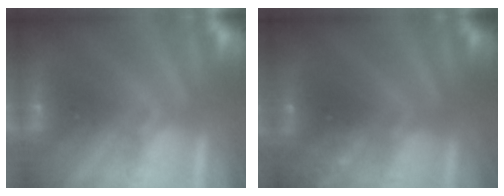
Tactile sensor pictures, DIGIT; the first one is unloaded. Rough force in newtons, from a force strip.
{"total": 2.4}